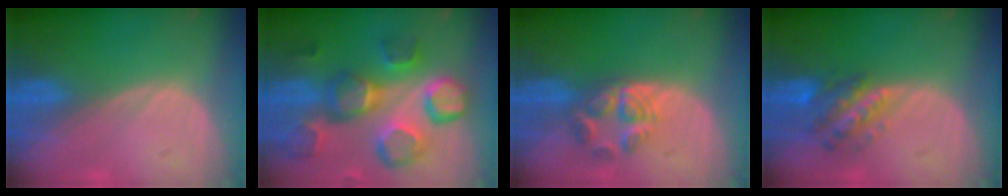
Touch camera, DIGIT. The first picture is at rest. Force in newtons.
{"total": 12.4, "press": 11.1, "slide": 5.6}
{"total": 6.0, "press": 5.1, "slide": 3.1}
{"total": 5.9, "press": 5.7, "slide": 1.2}